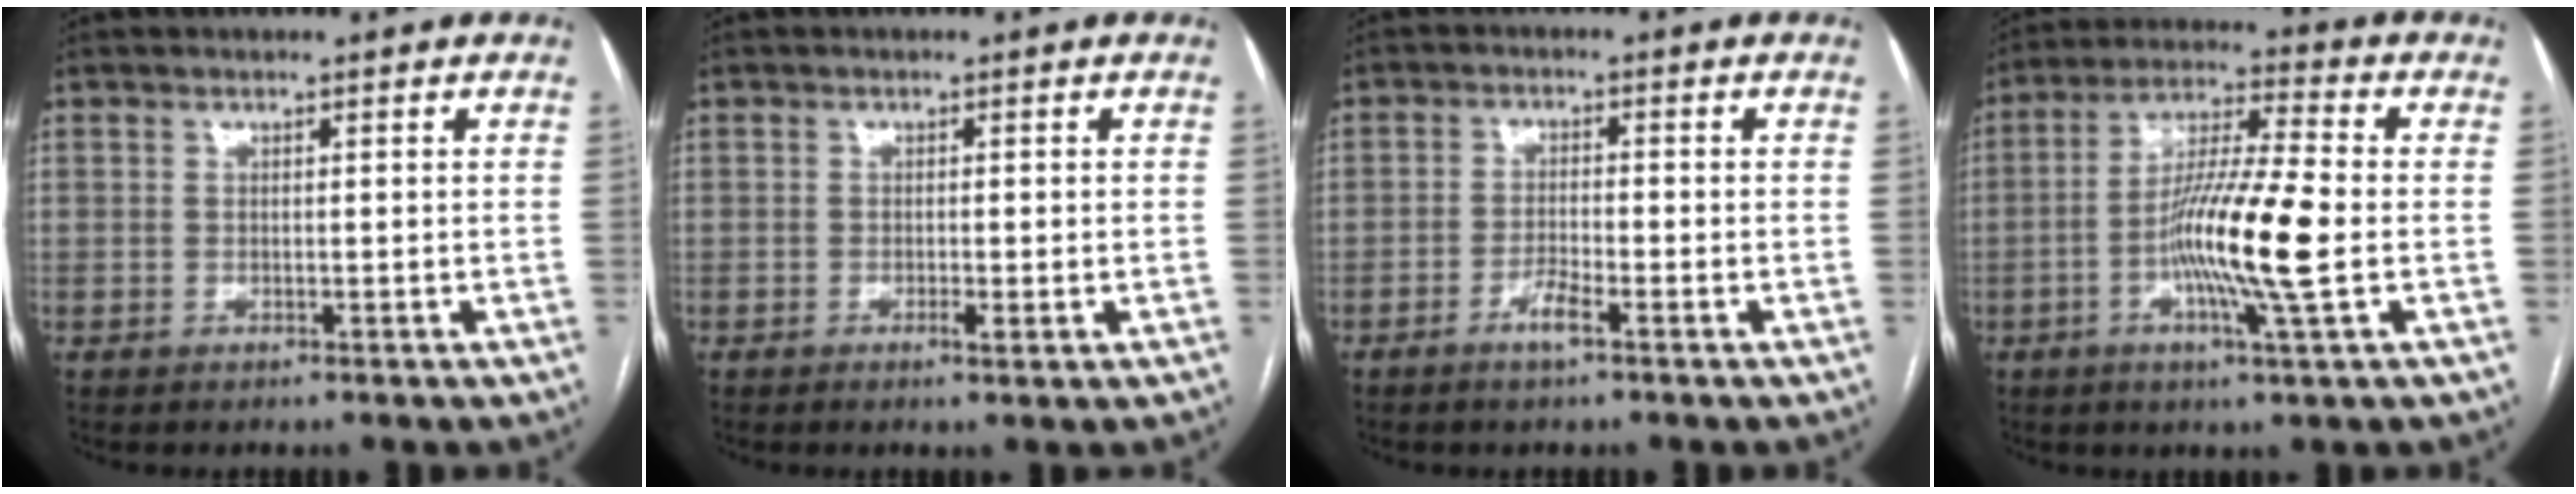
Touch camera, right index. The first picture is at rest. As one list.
[{"total": 1.5, "force": [-0.6, 0.4, 1.3], "torque": [-0.022, -0.001, -0.008]}, {"total": 2.9, "force": [-1.9, 0.2, 2.2], "torque": [-0.043, 0.000, -0.041]}, {"total": 13.3, "force": [-2.7, 0.0, 13.0], "torque": [-0.247, -0.007, -0.057]}]